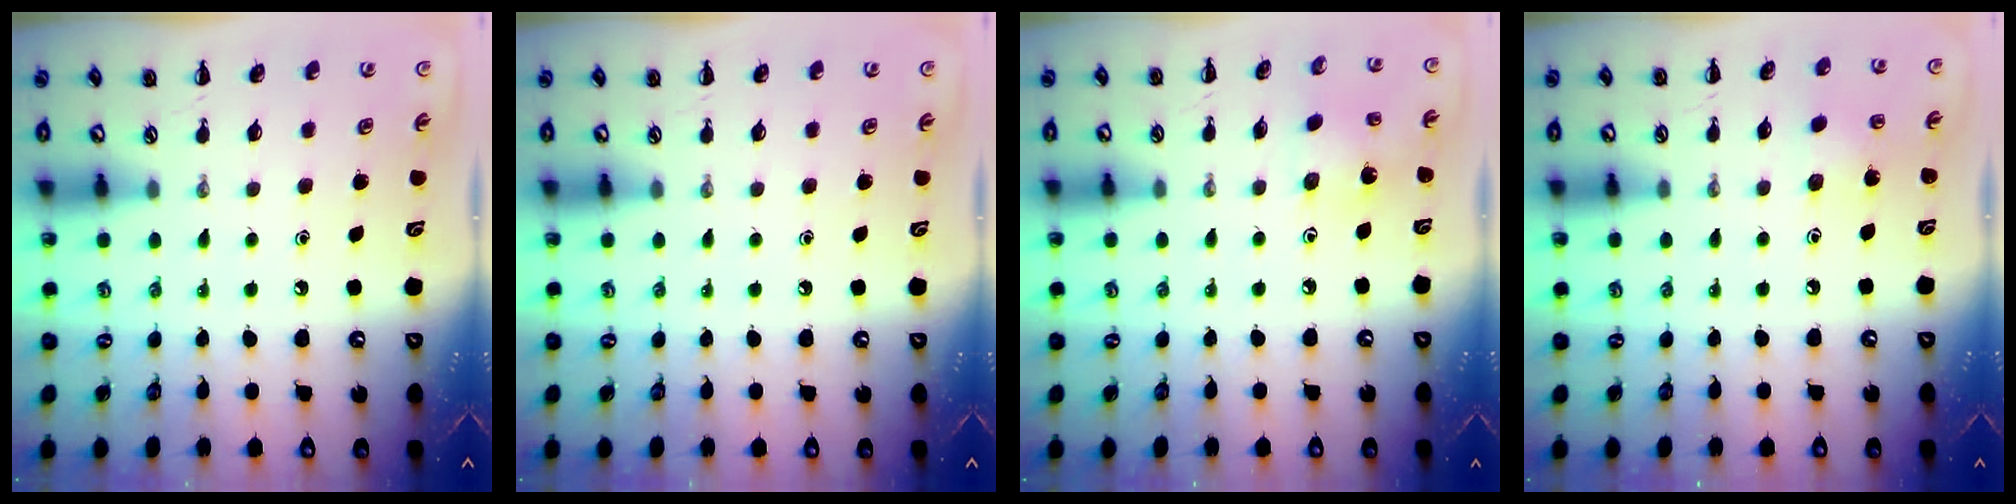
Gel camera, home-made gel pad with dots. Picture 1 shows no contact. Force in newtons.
{"total": 0.0}
{"total": 1.4, "press": 1.3, "slide": 0.6}
{"total": 2.6, "press": 2.5, "slide": 0.7}